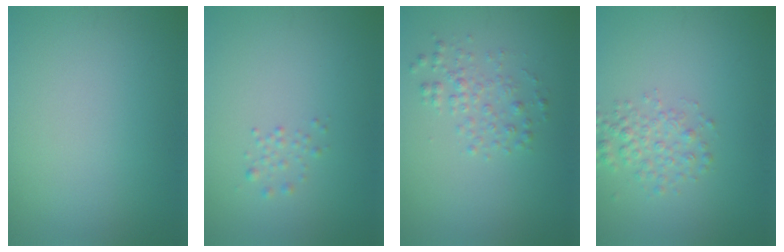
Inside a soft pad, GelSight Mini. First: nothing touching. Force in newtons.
{"total": 0.8, "press": 0.8, "slide": 0.0}
{"total": 2.0, "press": 2.0, "slide": 0.0}
{"total": 2.3, "press": 2.3, "slide": 0.1}